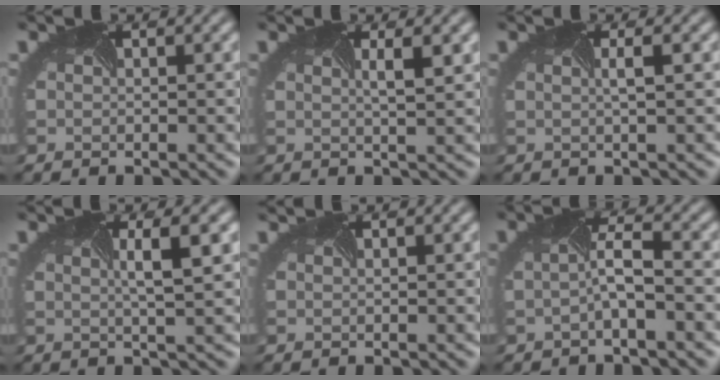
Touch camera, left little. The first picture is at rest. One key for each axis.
{"total": 1.9, "fx": 0.6, "fy": 0.4, "fz": 1.8, "tx": -0.011, "ty": 0.006, "tz": 0.003}
{"total": 1.3, "fx": 0.0, "fy": 0.2, "fz": 1.2, "tx": -0.015, "ty": -0.002, "tz": -0.004}
{"total": 3.2, "fx": 0.8, "fy": 0.6, "fz": 3.1, "tx": -0.035, "ty": 0.005, "tz": 0.007}
{"total": 1.4, "fx": 1.3, "fy": 0.2, "fz": 0.4, "tx": -0.008, "ty": 0.002, "tz": 0.005}
{"total": 2.1, "fx": -0.7, "fy": 0.1, "fz": 2.0, "tx": -0.042, "ty": 0.002, "tz": -0.017}